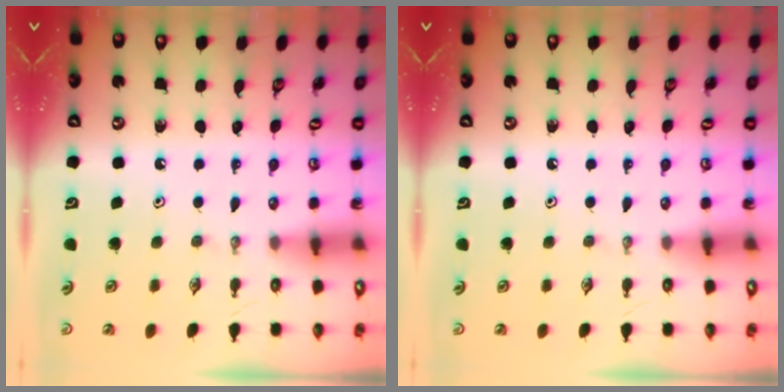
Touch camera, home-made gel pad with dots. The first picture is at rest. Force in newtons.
{"total": 0.0}